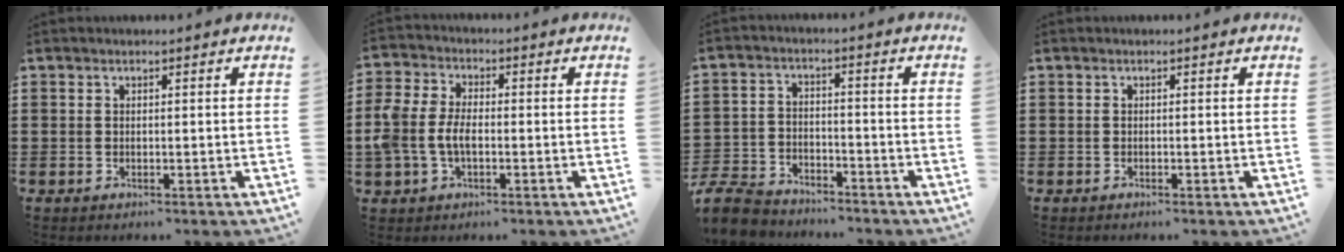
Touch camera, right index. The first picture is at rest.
{"total": 5.7, "force": [-1.4, 3.5, 4.3], "torque": [-0.120, -0.004, -0.038]}
{"total": 6.7, "force": [-6.3, 1.7, 1.4], "torque": [-0.051, 0.006, -0.129]}
{"total": 0.0}